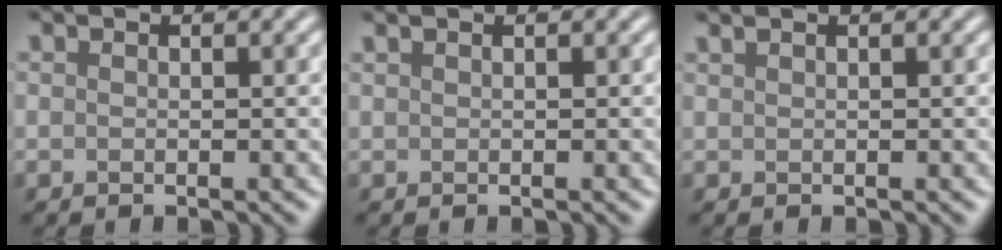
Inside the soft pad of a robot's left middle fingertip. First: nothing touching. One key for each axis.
{"total": 1.4, "fx": 1.0, "fy": 0.6, "fz": 0.8, "tx": -0.009, "ty": 0.014, "tz": 0.018}
{"total": 1.7, "fx": 1.3, "fy": 0.7, "fz": 0.9, "tx": -0.011, "ty": 0.017, "tz": 0.023}